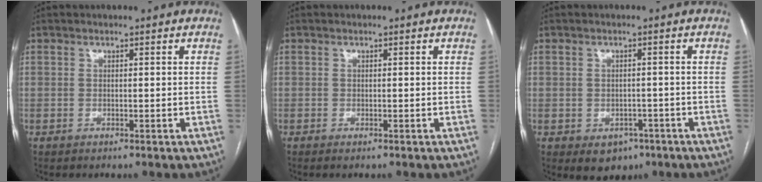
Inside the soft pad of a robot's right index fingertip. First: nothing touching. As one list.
[{"total": 0.6, "force": [-0.3, 0.1, 0.5], "torque": [-0.006, -0.002, -0.005]}, {"total": 4.4, "force": [-2.1, 3.4, 1.9], "torque": [-0.016, 0.004, -0.014]}]